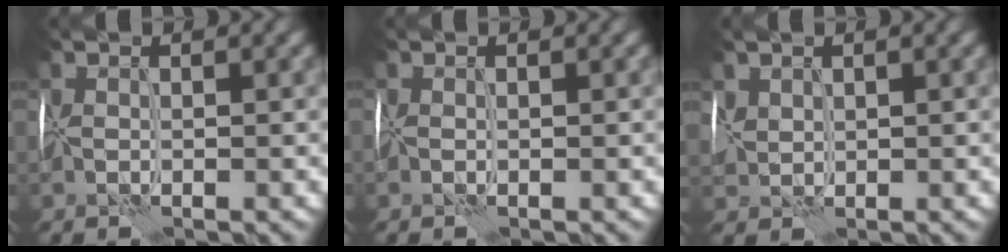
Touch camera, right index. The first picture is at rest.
{"total": 0.0}
{"total": 1.2, "force": [0.8, 0.8, 0.3], "torque": [-0.015, 0.003, 0.020]}